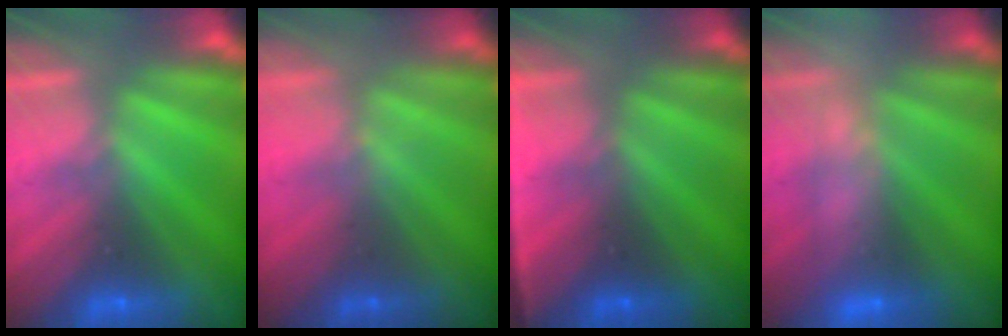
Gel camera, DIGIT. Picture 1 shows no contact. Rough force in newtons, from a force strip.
{"total": 1.5}
{"total": 4.7}
{"total": 2.4}